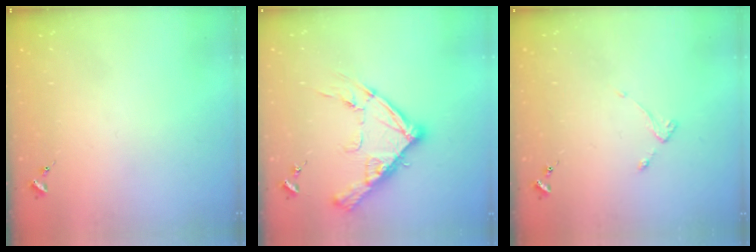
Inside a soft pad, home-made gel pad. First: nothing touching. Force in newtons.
{"total": 16.4, "press": 16.3, "slide": 1.4}
{"total": 2.6, "press": 2.6, "slide": 0.5}